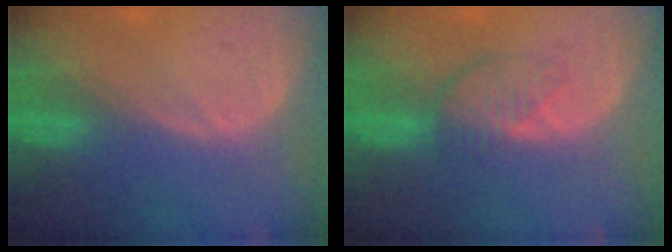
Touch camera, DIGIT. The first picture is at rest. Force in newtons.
{"total": 3.9, "press": 3.6, "slide": 1.6}